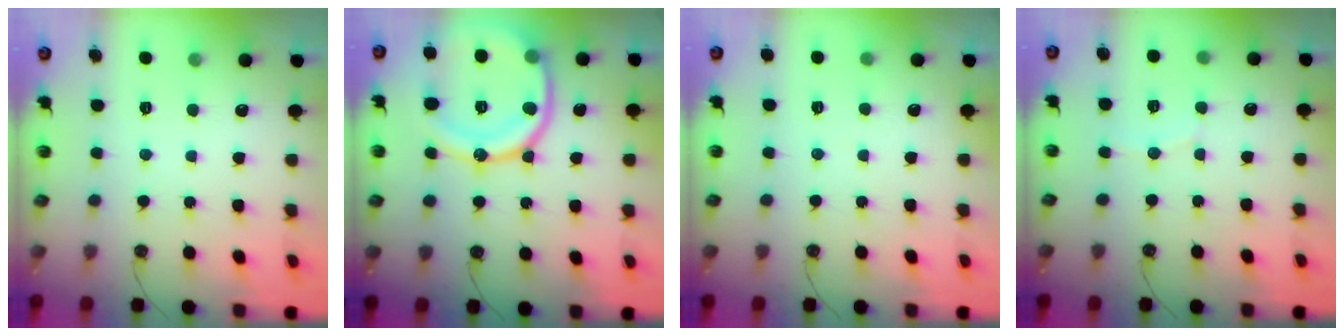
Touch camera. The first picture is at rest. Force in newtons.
{"total": 20.3, "press": 20.2, "slide": 2.3}
{"total": 1.2, "press": 1.2, "slide": 0.1}
{"total": 5.3, "press": 5.2, "slide": 0.7}